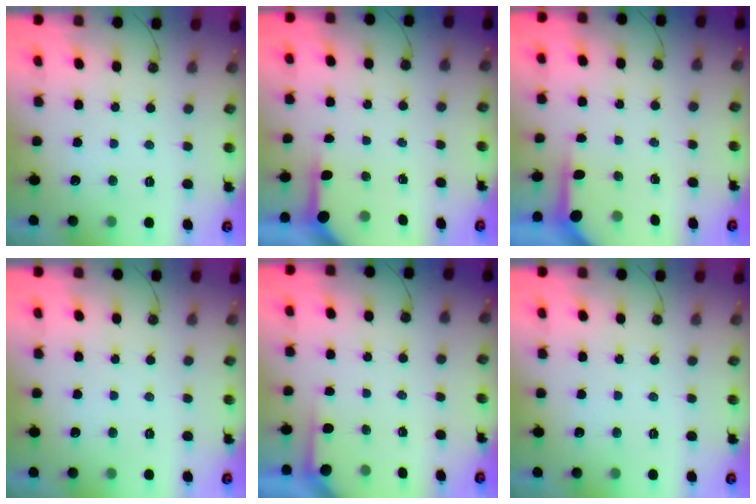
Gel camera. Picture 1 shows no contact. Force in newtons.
{"total": 3.5, "press": 3.5, "slide": 0.4}
{"total": 3.9, "press": 3.9, "slide": 0.3}
{"total": 0.0}
{"total": 1.7, "press": 1.7, "slide": 0.2}
{"total": 0.0}